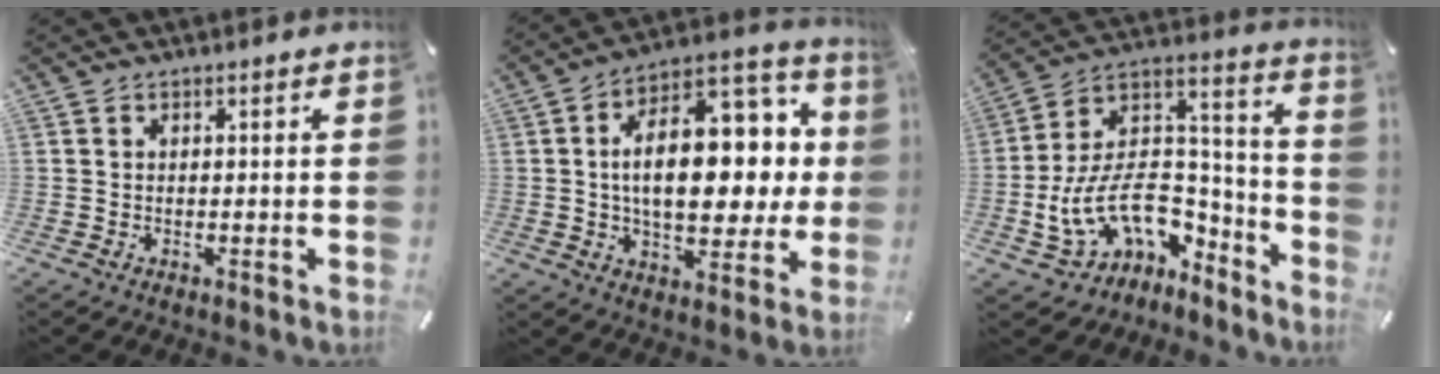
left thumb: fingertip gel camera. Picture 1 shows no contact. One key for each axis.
{"total": 21.9, "fx": 2.6, "fy": 12.2, "fz": 18.0, "tx": -0.279, "ty": -0.009, "tz": 0.043}
{"total": 15.0, "fx": -4.9, "fy": 11.0, "fz": 9.1, "tx": -0.160, "ty": -0.001, "tz": -0.078}